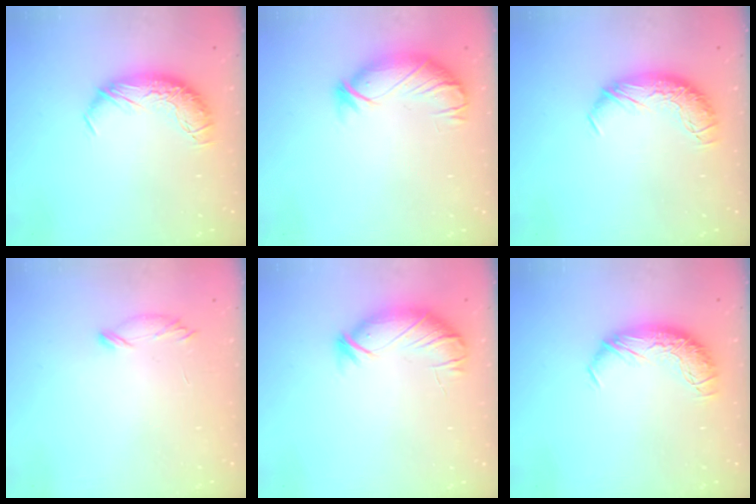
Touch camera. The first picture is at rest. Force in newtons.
{"total": 3.8, "press": 3.3, "slide": 2.0}
{"total": 0.0}
{"total": 6.9, "press": 6.8, "slide": 0.8}
{"total": 3.8, "press": 3.5, "slide": 1.4}
{"total": 0.0}